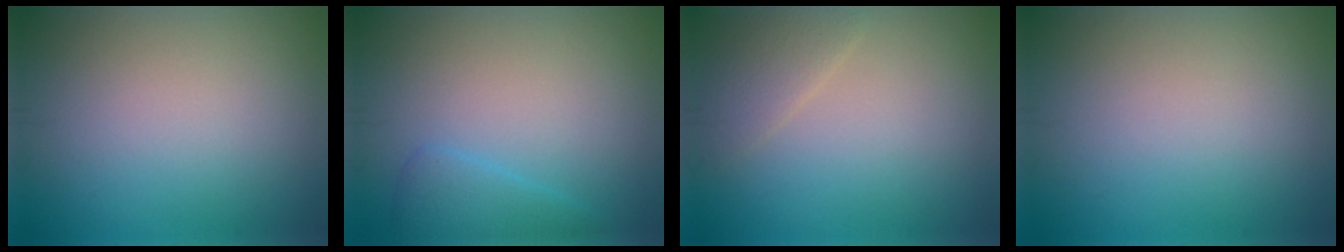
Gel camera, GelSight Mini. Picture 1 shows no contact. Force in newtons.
{"total": 2.2, "press": 2.1, "slide": 0.2}
{"total": 2.2, "press": 2.1, "slide": 0.1}
{"total": 0.0}